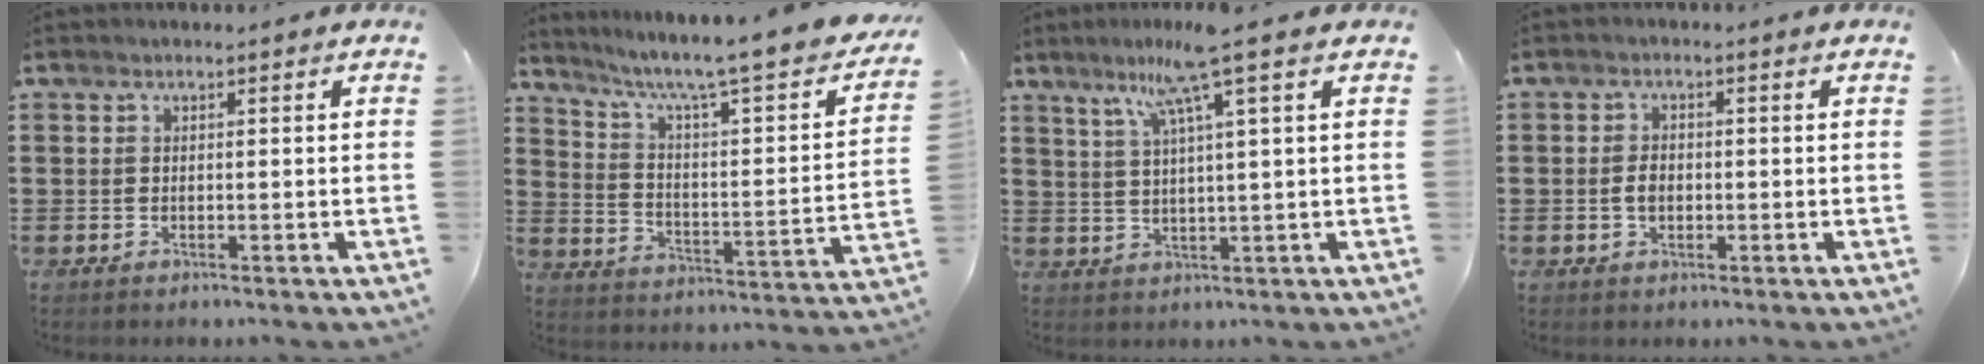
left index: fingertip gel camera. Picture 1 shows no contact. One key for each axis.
{"total": 6.1, "fx": 4.6, "fy": 0.1, "fz": 4.0, "tx": -0.091, "ty": -0.048, "tz": 0.064}
{"total": 7.7, "fx": 4.4, "fy": -0.6, "fz": 6.4, "tx": -0.133, "ty": 0.000, "tz": 0.072}
{"total": 2.4, "fx": -0.3, "fy": 1.4, "fz": 1.9, "tx": -0.038, "ty": 0.005, "tz": -0.006}